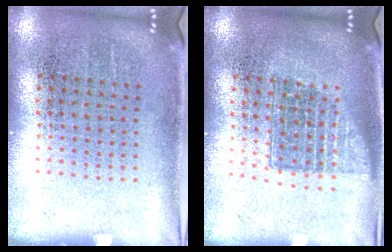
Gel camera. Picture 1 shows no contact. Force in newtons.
{"total": 1.4, "press": 1.2, "slide": 0.7}